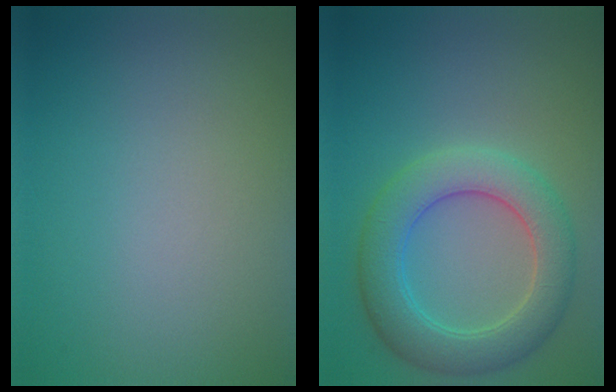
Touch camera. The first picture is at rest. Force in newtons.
{"total": 5.8, "press": 5.7, "slide": 0.4}